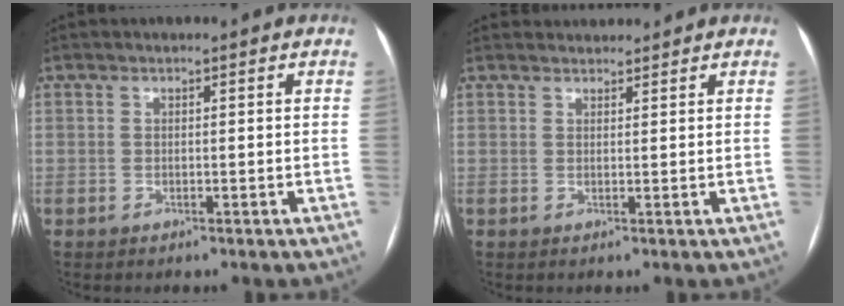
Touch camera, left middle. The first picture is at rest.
{"total": 2.9, "force": [2.8, 0.7, 0.0], "torque": [-0.001, 0.027, 0.044]}